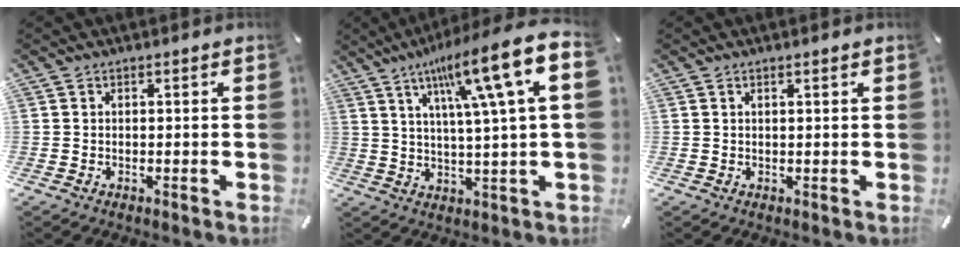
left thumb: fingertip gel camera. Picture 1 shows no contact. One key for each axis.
{"total": 16.6, "fx": 6.9, "fy": 2.2, "fz": 15.0, "tx": -0.250, "ty": -0.026, "tz": 0.097}
{"total": 0.9, "fx": 0.5, "fy": 0.1, "fz": 0.7, "tx": -0.014, "ty": -0.001, "tz": 0.008}